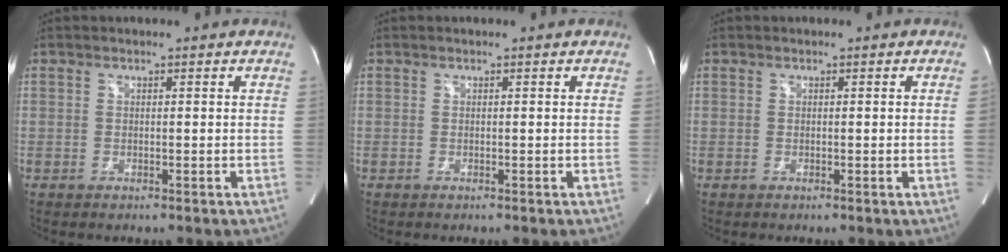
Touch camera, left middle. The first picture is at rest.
{"total": 0.0}
{"total": 0.6, "force": [0.0, -0.2, 0.5], "torque": [-0.007, 0.000, -0.002]}